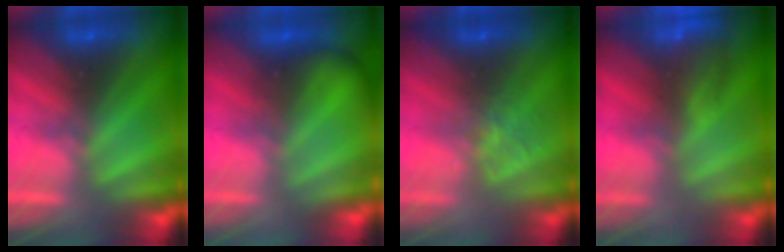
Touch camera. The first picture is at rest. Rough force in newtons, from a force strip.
{"total": 2.2}
{"total": 1.4}
{"total": 7.6}